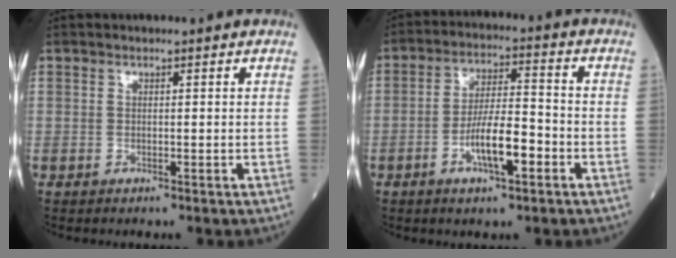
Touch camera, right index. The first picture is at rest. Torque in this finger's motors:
{"motor_torque": [0.39, -0.12, 0.43, 0.13]}